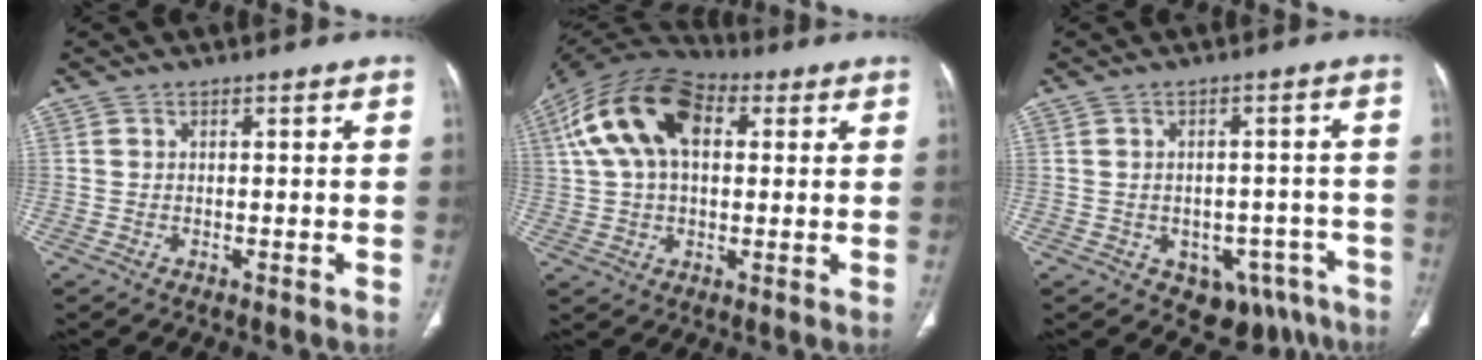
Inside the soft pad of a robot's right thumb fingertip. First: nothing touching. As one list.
[{"total": 17.5, "force": [4.8, 10.5, 13.2], "torque": [-0.241, 0.029, 0.077]}, {"total": 9.9, "force": [-5.6, 6.8, 4.7], "torque": [-0.021, 0.036, -0.066]}]